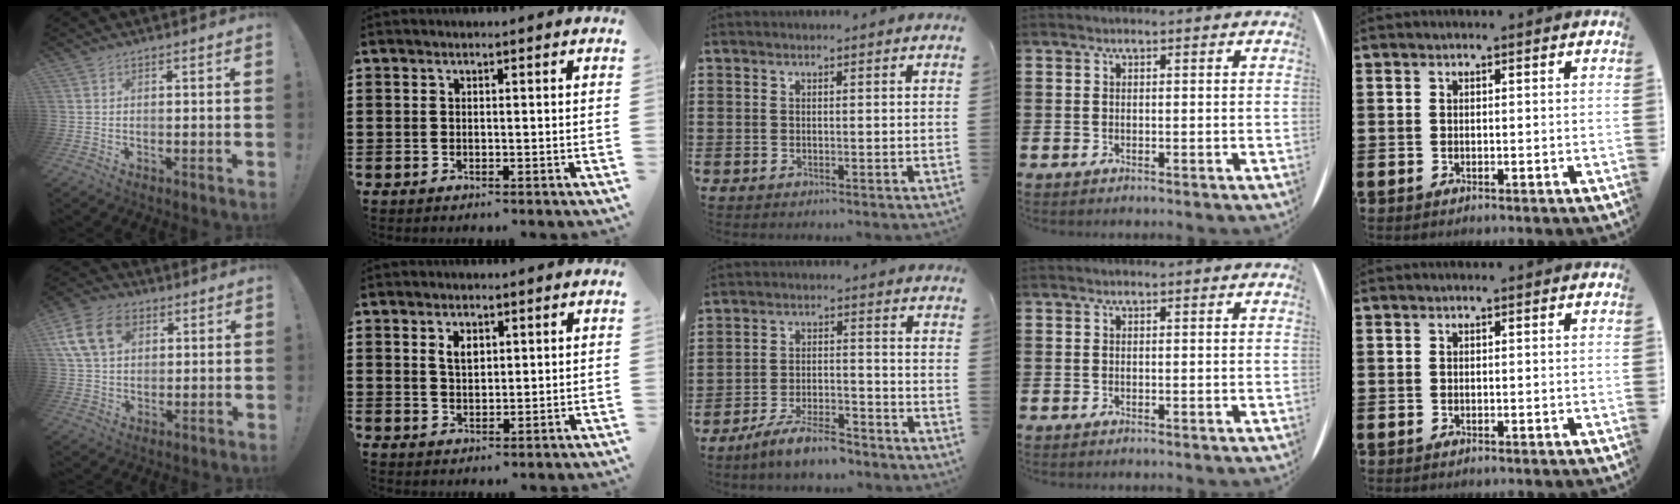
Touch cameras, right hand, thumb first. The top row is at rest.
{"thumb": {"total": 14.4, "force": [5.4, 10.6, 8.2], "torque": [-0.150, -0.012, 0.106]}, "index": {"total": 2.9, "force": [1.3, 1.7, 2.0], "torque": [-0.037, 0.003, 0.021]}, "middle": {"total": 6.8, "force": [-5.8, 1.1, 3.3], "torque": [-0.070, 0.002, -0.112]}}